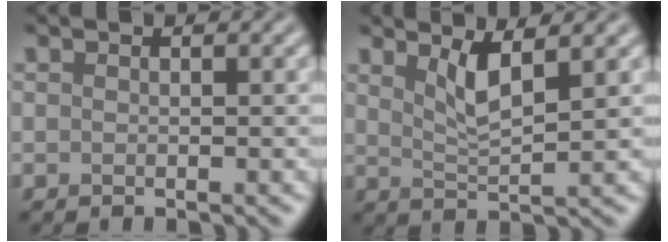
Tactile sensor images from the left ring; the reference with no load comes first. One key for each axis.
{"total": 2.8, "fx": 1.5, "fy": 0.6, "fz": 2.3, "tx": -0.044, "ty": -0.009, "tz": 0.031}